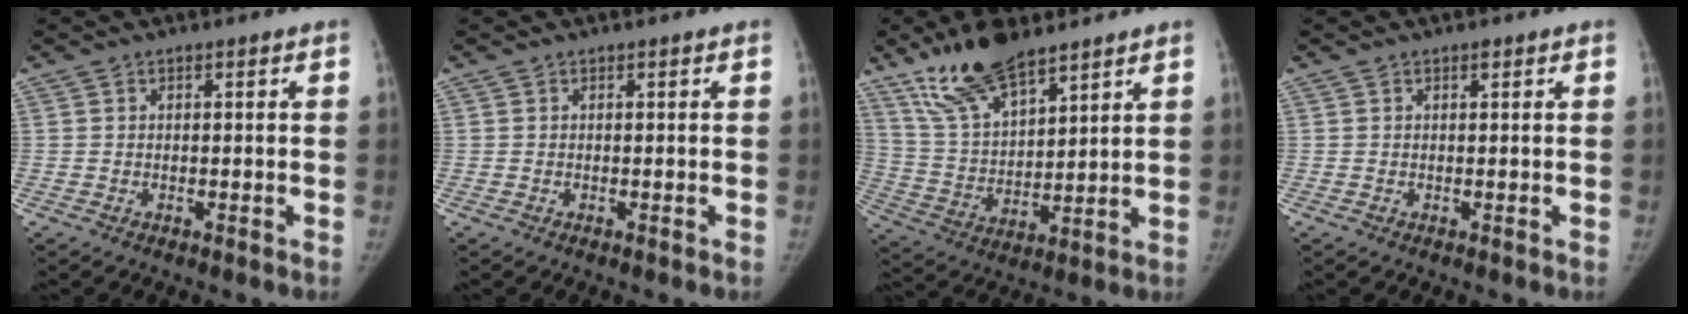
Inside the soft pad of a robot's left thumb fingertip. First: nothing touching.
{"total": 0.0}
{"total": 14.7, "force": [10.7, 5.2, 8.6], "torque": [-0.140, -0.047, 0.215]}
{"total": 0.7, "force": [0.4, 0.2, 0.4], "torque": [-0.008, -0.002, 0.006]}